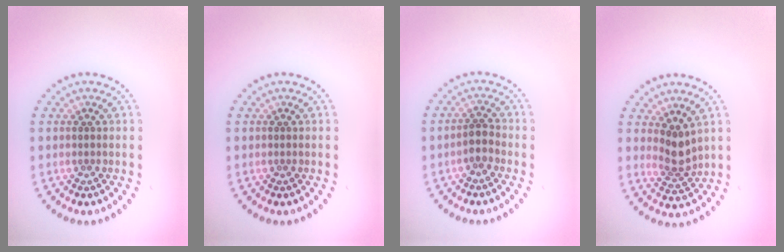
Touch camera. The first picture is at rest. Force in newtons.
{"total": 0.0}
{"total": 1.8, "press": 1.4, "slide": 1.1}
{"total": 2.4, "press": 1.8, "slide": 1.6}